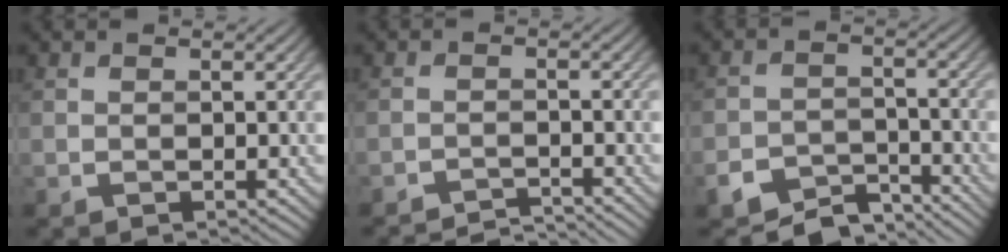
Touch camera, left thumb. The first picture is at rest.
{"total": 4.1, "force": [-3.9, 0.2, 1.0], "torque": [-0.021, 0.004, -0.071]}
{"total": 6.6, "force": [-5.6, 2.6, 2.2], "torque": [-0.034, -0.006, -0.103]}